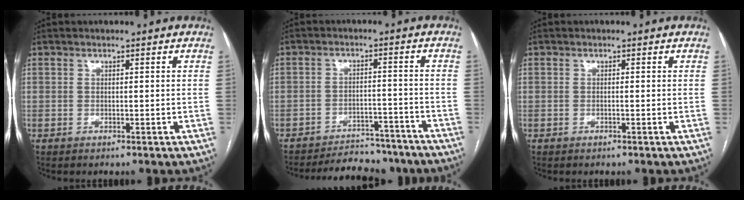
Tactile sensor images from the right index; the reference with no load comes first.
{"total": 12.8, "force": [-11.8, 3.8, 3.1], "torque": [-0.041, 0.008, -0.153]}
{"total": 0.0}